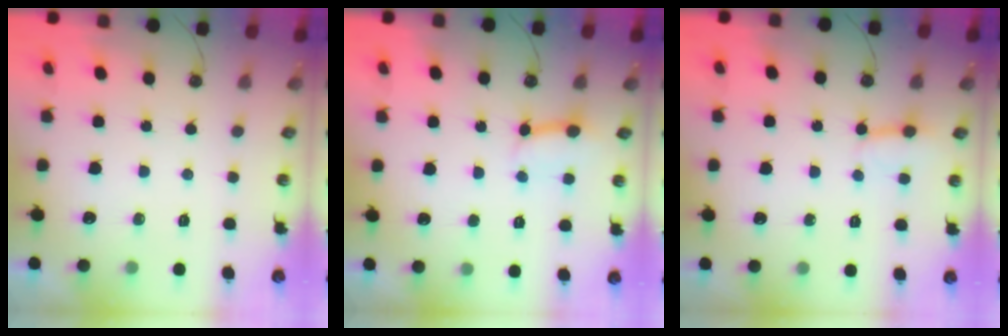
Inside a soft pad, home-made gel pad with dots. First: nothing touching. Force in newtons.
{"total": 5.6, "press": 5.6, "slide": 0.4}
{"total": 2.8, "press": 2.8, "slide": 0.2}